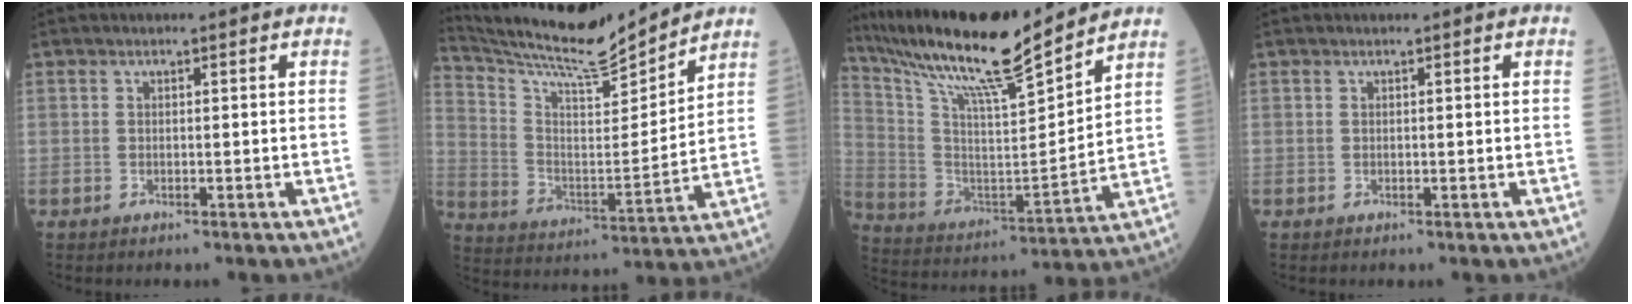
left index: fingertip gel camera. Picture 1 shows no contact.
{"total": 15.1, "force": [14.4, -0.1, 4.4], "torque": [-0.099, -0.008, 0.252]}
{"total": 19.7, "force": [16.8, 0.7, 10.3], "torque": [-0.195, 0.002, 0.295]}
{"total": 0.0}